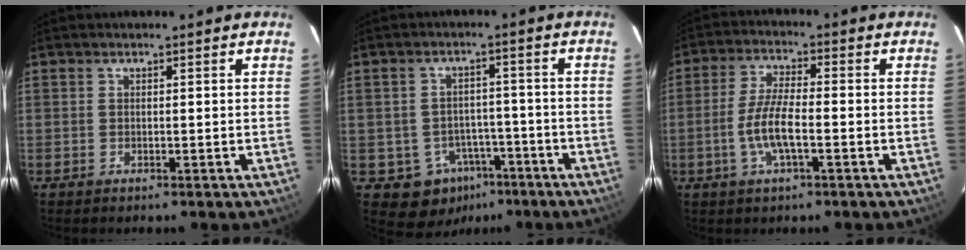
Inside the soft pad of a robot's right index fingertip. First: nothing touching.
{"total": 6.7, "force": [-3.8, 5.5, 1.0], "torque": [-0.026, 0.028, -0.037]}
{"total": 7.2, "force": [-2.3, 1.7, 6.6], "torque": [-0.138, -0.001, -0.046]}